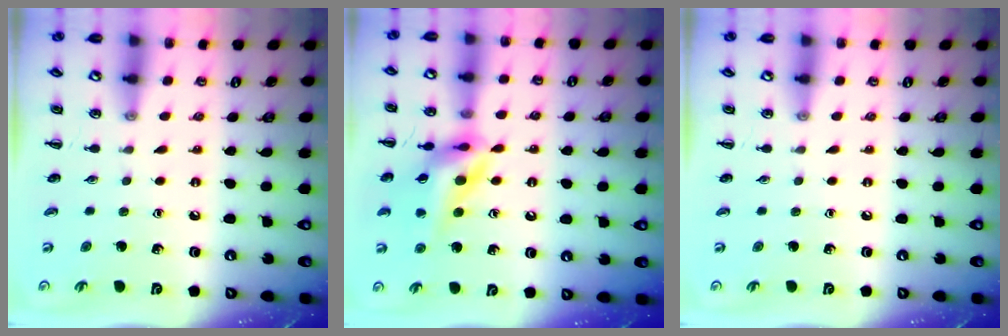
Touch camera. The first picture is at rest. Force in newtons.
{"total": 15.1, "press": 14.7, "slide": 3.7}
{"total": 0.0}